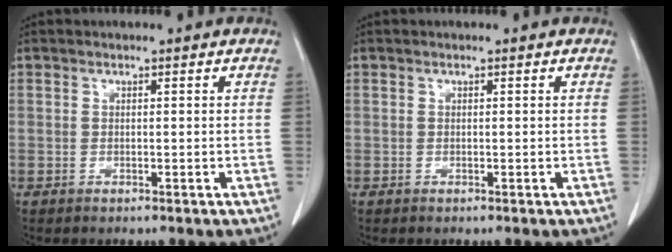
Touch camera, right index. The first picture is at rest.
{"total": 0.0}